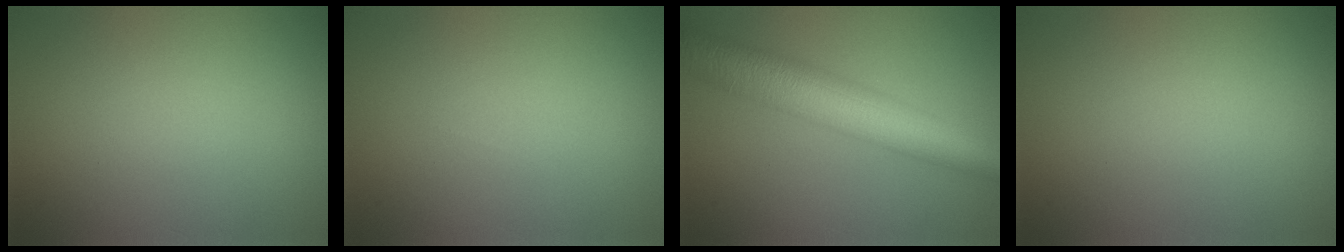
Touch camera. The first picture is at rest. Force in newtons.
{"total": 0.0}
{"total": 8.9, "press": 8.9, "slide": 0.1}
{"total": 0.0}